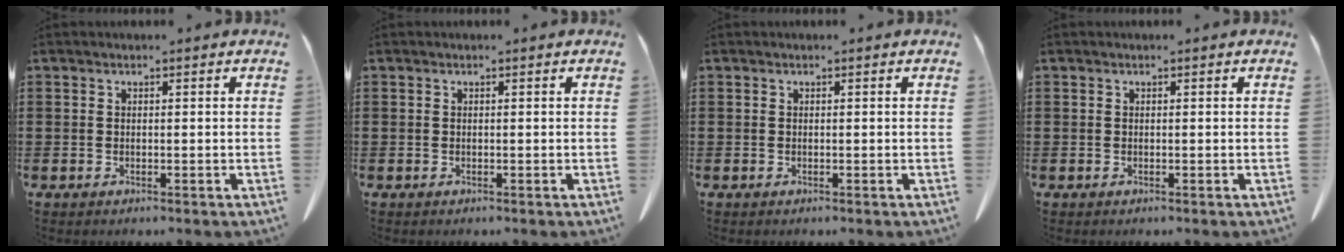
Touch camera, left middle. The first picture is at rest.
{"total": 0.0}
{"total": 0.0}
{"total": 0.0}